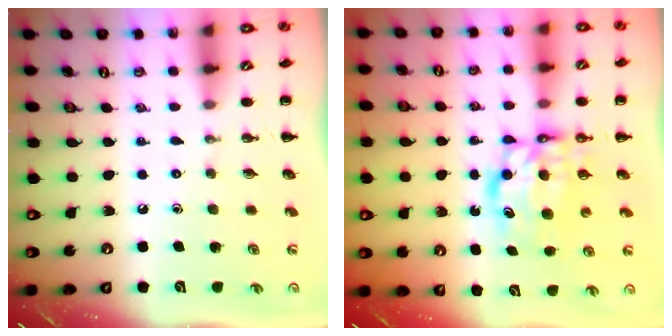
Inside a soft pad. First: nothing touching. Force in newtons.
{"total": 7.9, "press": 7.7, "slide": 1.4}